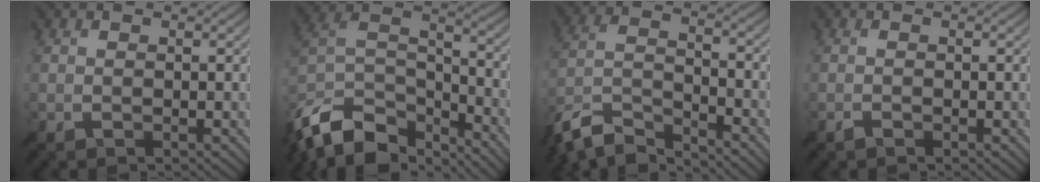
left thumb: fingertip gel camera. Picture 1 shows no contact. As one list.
[{"total": 14.2, "force": [-10.9, 6.6, 6.3], "torque": [-0.180, -0.003, -0.190]}, {"total": 9.8, "force": [-8.4, 2.3, 4.4], "torque": [-0.094, -0.009, -0.170]}, {"total": 0.7, "force": [-0.7, 0.2, 0.1], "torque": [-0.001, 0.000, -0.012]}]